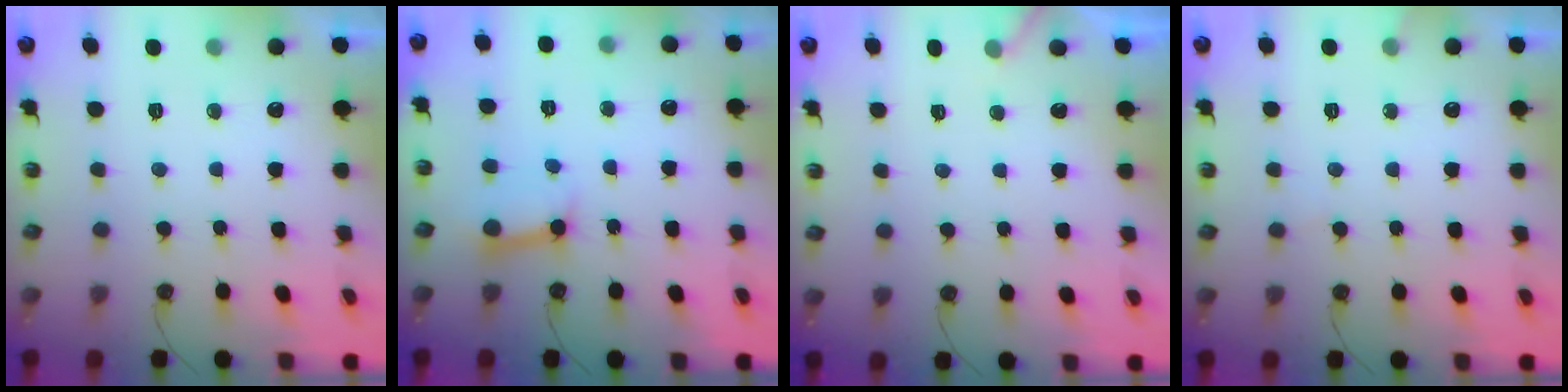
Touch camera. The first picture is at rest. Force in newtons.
{"total": 6.7, "press": 6.6, "slide": 0.9}
{"total": 3.6, "press": 3.6, "slide": 0.1}
{"total": 4.4, "press": 4.3, "slide": 0.2}